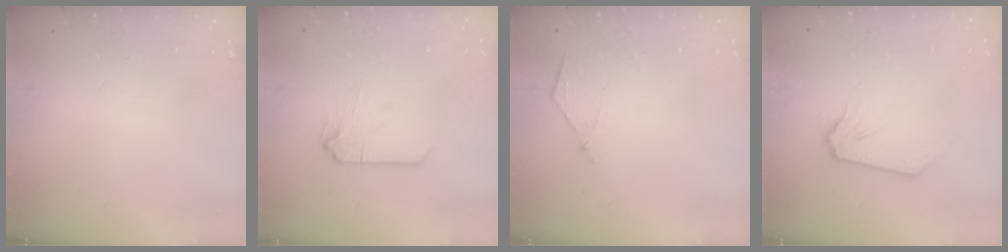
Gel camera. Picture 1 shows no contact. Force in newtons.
{"total": 0.0}
{"total": 4.8, "press": 4.7, "slide": 0.6}
{"total": 0.0}